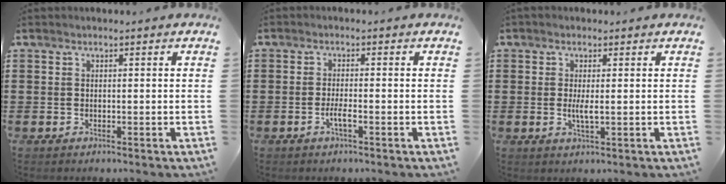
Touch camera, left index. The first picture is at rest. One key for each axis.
{"total": 2.3, "fx": -1.0, "fy": 0.3, "fz": 2.0, "tx": -0.043, "ty": -0.002, "tz": -0.019}
{"total": 2.7, "fx": 0.1, "fy": 0.5, "fz": 2.6, "tx": -0.048, "ty": -0.004, "tz": 0.002}